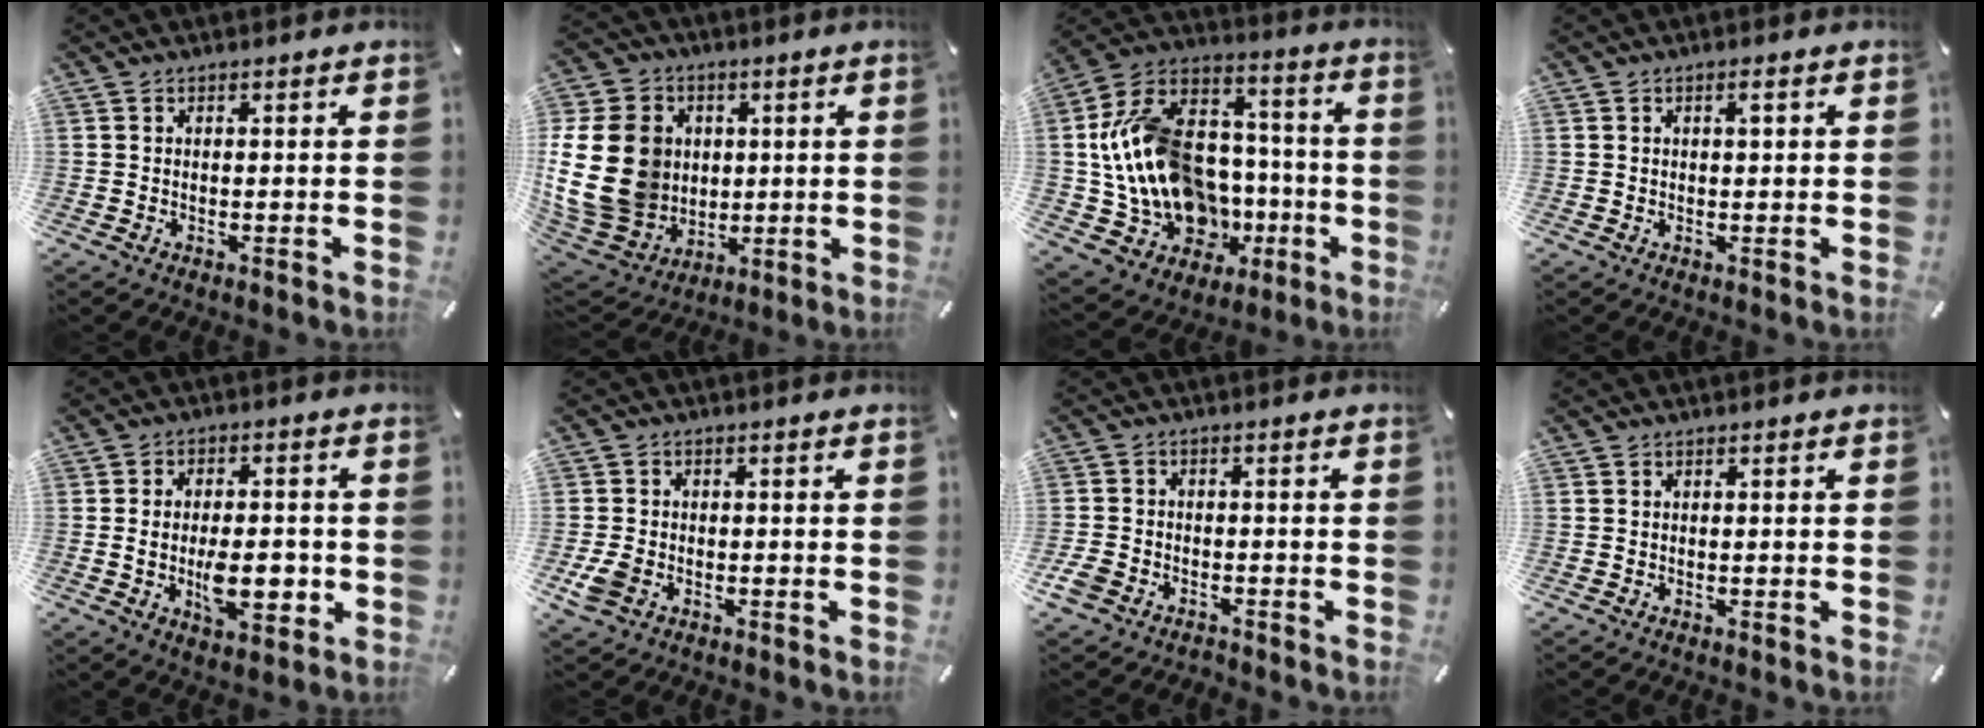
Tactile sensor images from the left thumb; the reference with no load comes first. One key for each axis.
{"total": 20.9, "fx": 1.9, "fy": 17.2, "fz": 11.8, "tx": -0.250, "ty": -0.008, "tz": 0.041}
{"total": 22.1, "fx": -2.6, "fy": 16.7, "fz": 14.2, "tx": -0.295, "ty": 0.001, "tz": -0.032}
{"total": 1.6, "fx": 0.6, "fy": 0.6, "fz": 1.4, "tx": -0.028, "ty": 0.003, "tz": 0.009}
{"total": 10.7, "fx": -1.7, "fy": 6.4, "fz": 8.4, "tx": -0.125, "ty": 0.001, "tz": -0.028}
{"total": 5.0, "fx": -1.6, "fy": 4.2, "fz": 2.3, "tx": -0.056, "ty": 0.005, "tz": -0.030}
{"total": 4.3, "fx": -2.9, "fy": 2.8, "fz": 1.5, "tx": -0.043, "ty": 0.011, "tz": -0.059}
{"total": 0.0}